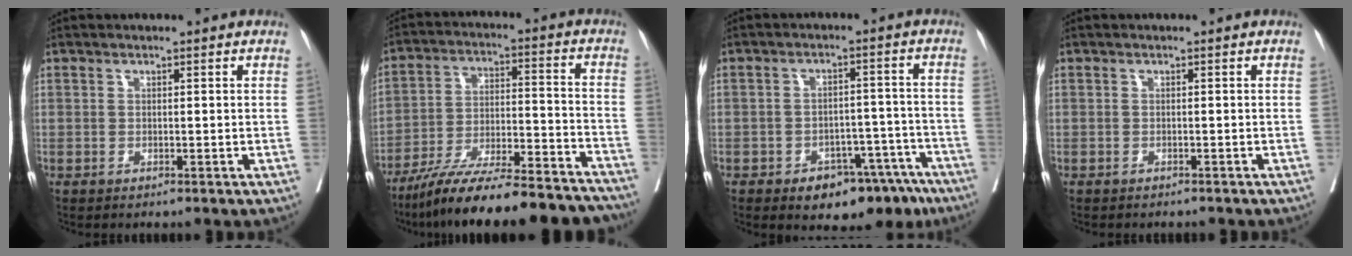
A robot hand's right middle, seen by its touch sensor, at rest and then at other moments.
{"total": 22.5, "force": [-19.8, 2.6, 10.2], "torque": [-0.138, 0.001, -0.305]}
{"total": 10.5, "force": [-7.5, 5.3, 5.1], "torque": [-0.033, 0.030, -0.101]}
{"total": 2.9, "force": [-2.7, 0.8, 0.8], "torque": [-0.012, -0.003, -0.034]}